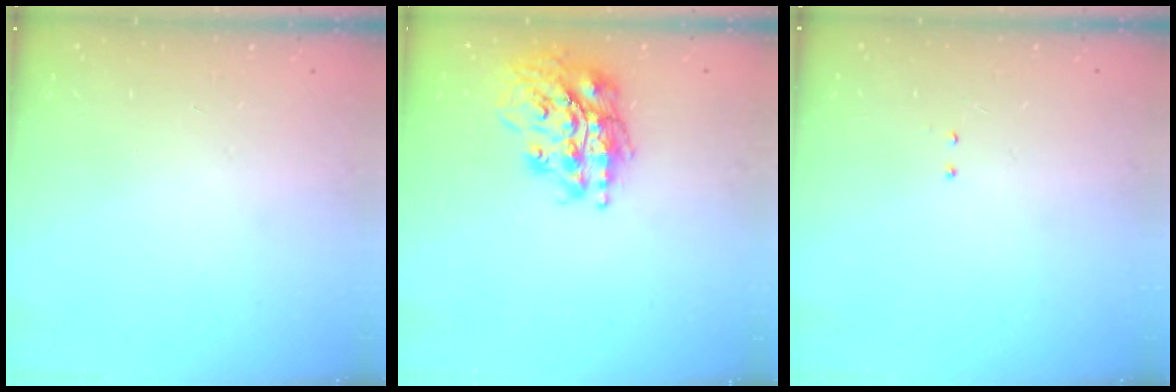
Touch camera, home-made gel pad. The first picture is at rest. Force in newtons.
{"total": 18.3, "press": 18.1, "slide": 2.6}
{"total": 2.1, "press": 2.0, "slide": 0.6}